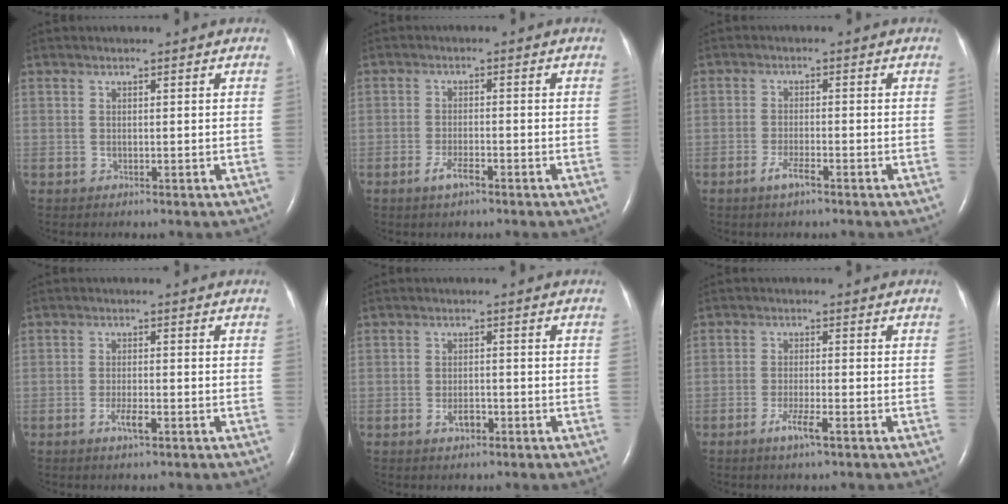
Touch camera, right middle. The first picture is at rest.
{"total": 2.8, "force": [-1.8, 0.6, 2.1], "torque": [-0.044, -0.001, -0.036]}
{"total": 2.6, "force": [-1.7, 0.2, 2.0], "torque": [-0.043, -0.002, -0.035]}
{"total": 2.7, "force": [-1.4, 0.4, 2.3], "torque": [-0.047, -0.002, -0.026]}
{"total": 2.4, "force": [-1.3, 1.2, 1.7], "torque": [-0.034, 0.002, -0.021]}
{"total": 3.4, "force": [-1.9, 0.1, 2.7], "torque": [-0.056, -0.005, -0.038]}